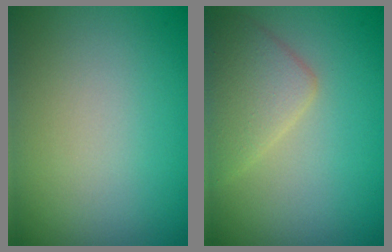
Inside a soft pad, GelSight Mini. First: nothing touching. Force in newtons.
{"total": 3.5, "press": 3.5, "slide": 0.2}